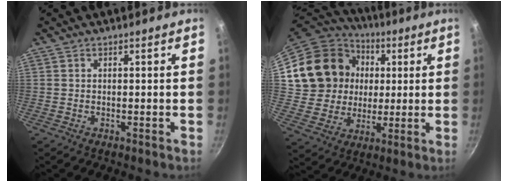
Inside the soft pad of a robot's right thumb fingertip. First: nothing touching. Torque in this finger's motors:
{"motor_torque": [-1.12, 2.82, 0.96, -0.54, 0.79]}